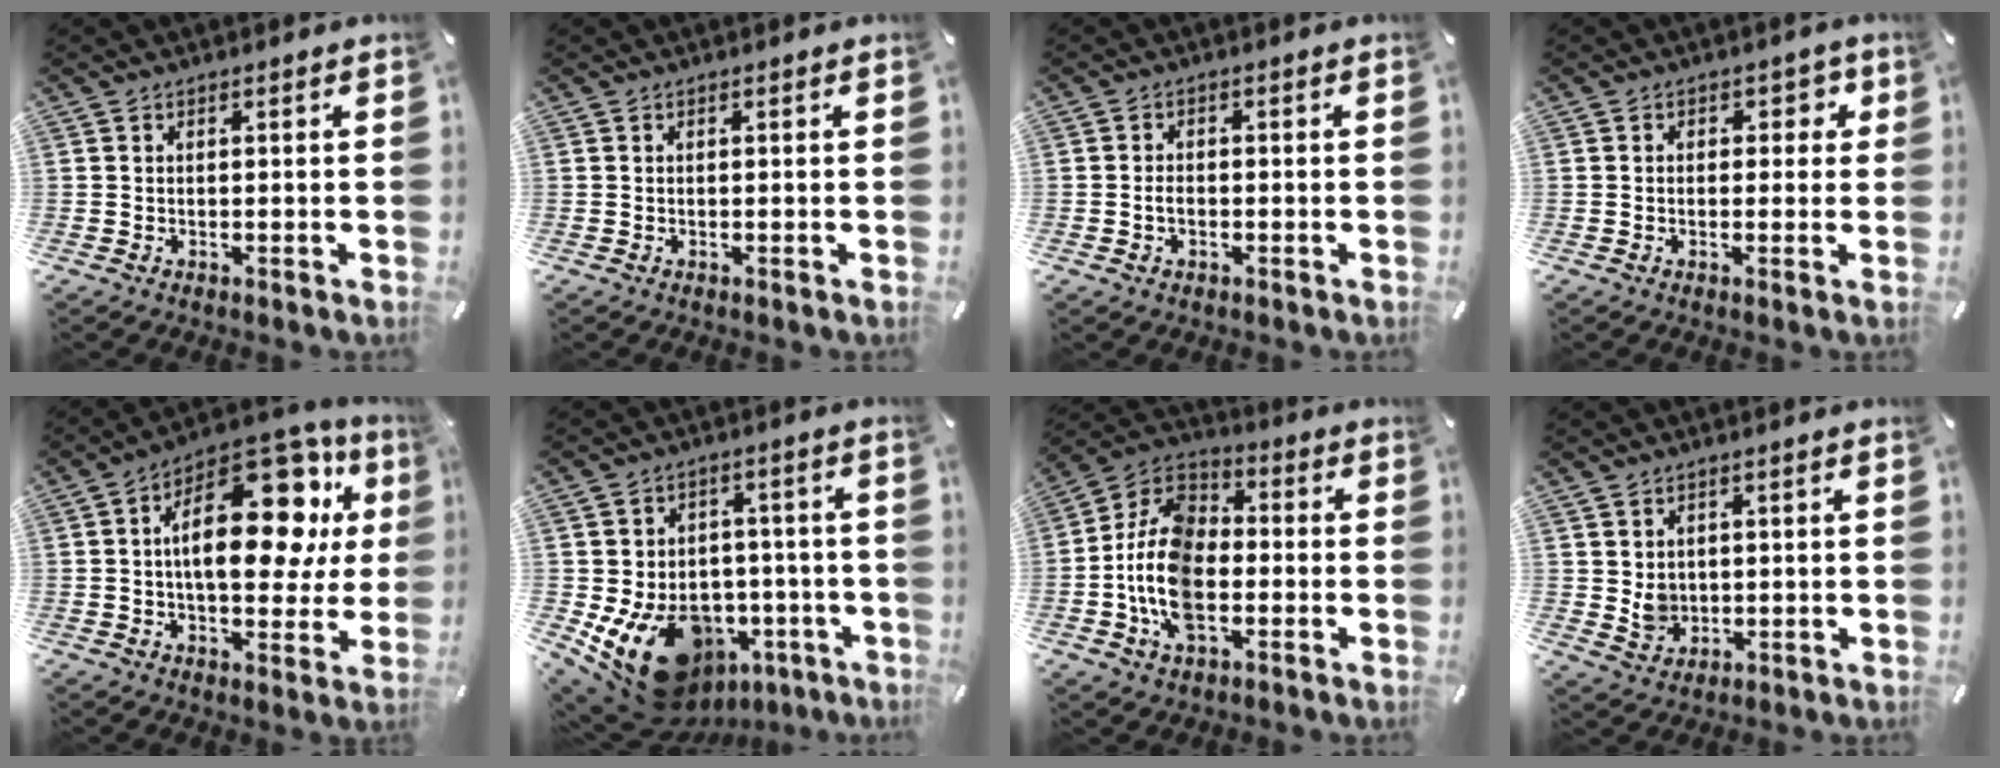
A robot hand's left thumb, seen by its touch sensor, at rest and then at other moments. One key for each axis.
{"total": 0.0}
{"total": 2.3, "fx": -0.6, "fy": 1.6, "fz": 1.6, "tx": -0.030, "ty": 0.005, "tz": -0.012}
{"total": 2.9, "fx": 0.1, "fy": 2.2, "fz": 1.9, "tx": -0.006, "ty": -0.003, "tz": -0.010}
{"total": 24.4, "fx": 6.5, "fy": 12.9, "fz": 19.6, "tx": -0.288, "ty": -0.038, "tz": 0.109}
{"total": 16.7, "fx": -6.8, "fy": 12.0, "fz": 9.4, "tx": -0.161, "ty": 0.028, "tz": -0.097}
{"total": 15.5, "fx": -4.8, "fy": 10.0, "fz": 10.9, "tx": -0.248, "ty": 0.016, "tz": -0.095}
{"total": 5.0, "fx": 1.1, "fy": 4.7, "fz": 1.1, "tx": -0.004, "ty": -0.007, "tz": 0.017}